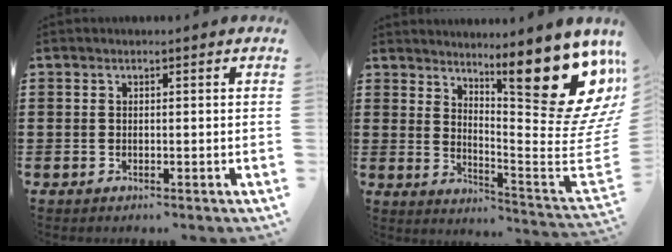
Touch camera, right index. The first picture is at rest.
{"total": 16.2, "force": [9.9, 4.0, 12.3], "torque": [-0.180, -0.084, 0.160]}